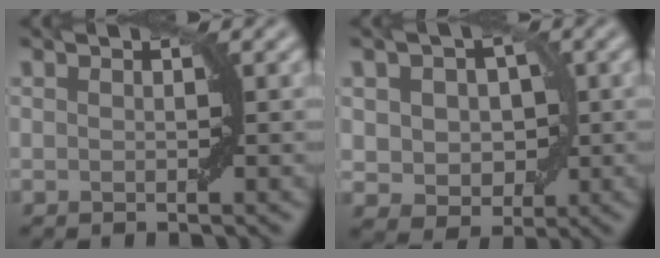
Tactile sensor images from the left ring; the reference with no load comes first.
{"total": 5.0, "force": [0.4, 3.9, 3.1], "torque": [-0.032, 0.010, -0.005]}